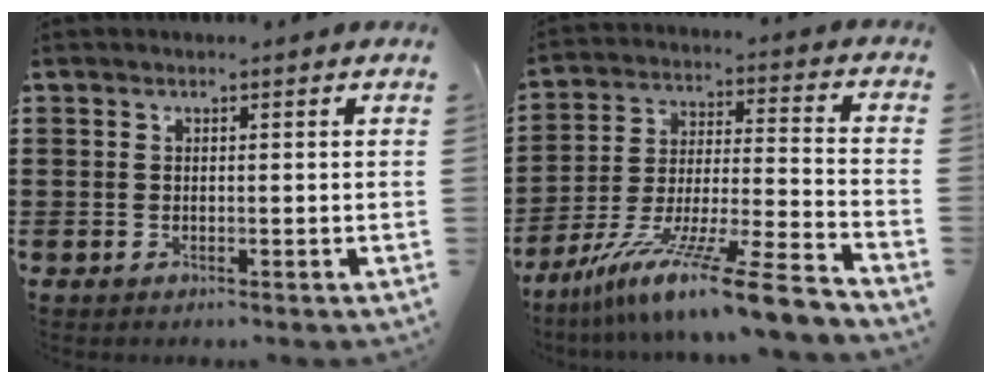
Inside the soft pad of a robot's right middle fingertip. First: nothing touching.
{"total": 13.6, "force": [-10.9, -0.2, 8.1], "torque": [-0.133, 0.016, -0.198]}